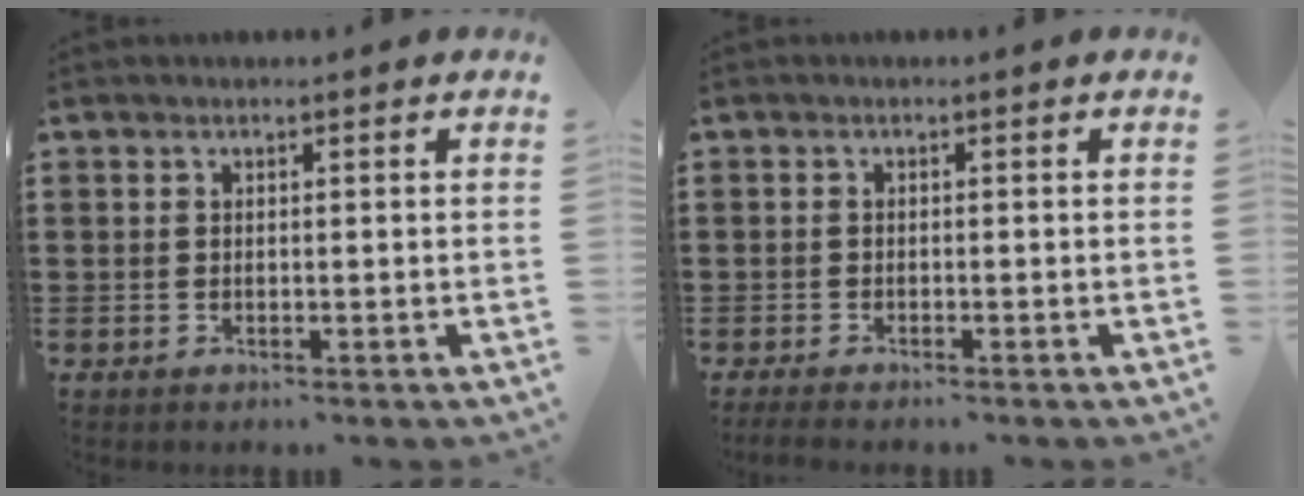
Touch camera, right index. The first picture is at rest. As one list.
[{"total": 1.1, "force": [-1.1, -0.2, 0.2], "torque": [-0.005, -0.004, -0.021]}]